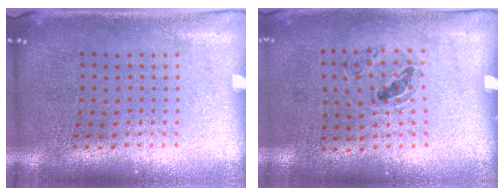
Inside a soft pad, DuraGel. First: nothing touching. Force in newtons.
{"total": 0.9, "press": 0.8, "slide": 0.4}